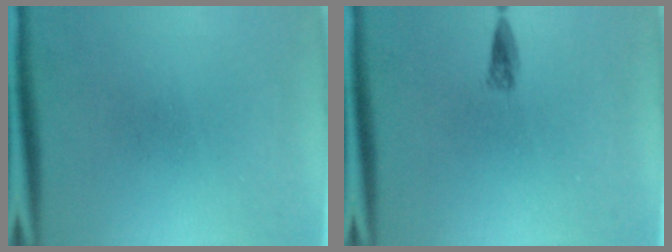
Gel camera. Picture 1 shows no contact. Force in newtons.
{"total": 1.3}